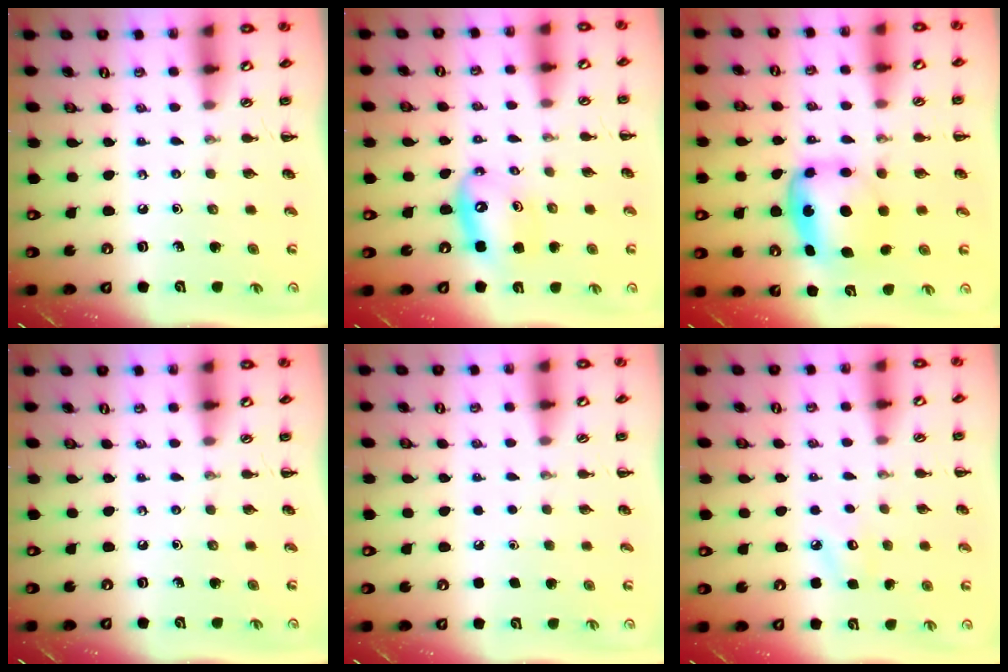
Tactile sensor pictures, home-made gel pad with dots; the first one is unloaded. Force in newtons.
{"total": 10.7, "press": 10.3, "slide": 2.9}
{"total": 5.8, "press": 5.7, "slide": 1.4}
{"total": 0.0}
{"total": 1.8, "press": 1.8, "slide": 0.1}
{"total": 6.3, "press": 6.1, "slide": 1.7}